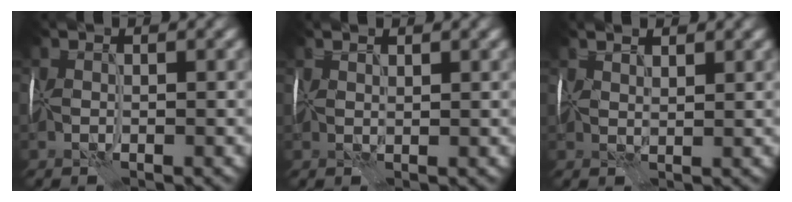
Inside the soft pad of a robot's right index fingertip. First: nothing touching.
{"total": 0.7, "force": [0.7, 0.0, -0.2], "torque": [0.001, 0.002, 0.016]}
{"total": 1.4, "force": [1.3, 0.3, 0.4], "torque": [-0.011, 0.004, 0.023]}